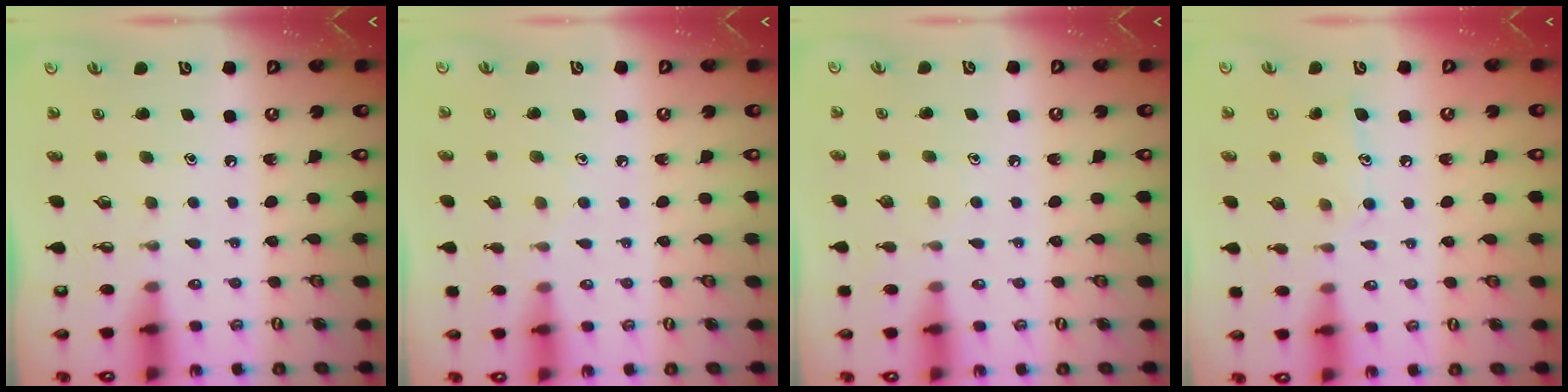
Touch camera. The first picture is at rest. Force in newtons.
{"total": 6.9, "press": 6.9, "slide": 0.7}
{"total": 4.7, "press": 4.7, "slide": 0.7}
{"total": 8.6, "press": 8.5, "slide": 0.6}